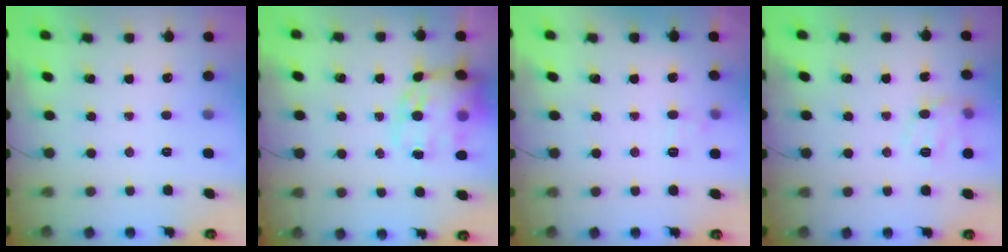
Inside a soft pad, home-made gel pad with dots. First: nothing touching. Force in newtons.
{"total": 16.2, "press": 15.6, "slide": 4.4}
{"total": 6.1, "press": 5.8, "slide": 1.8}
{"total": 10.0, "press": 9.9, "slide": 0.8}